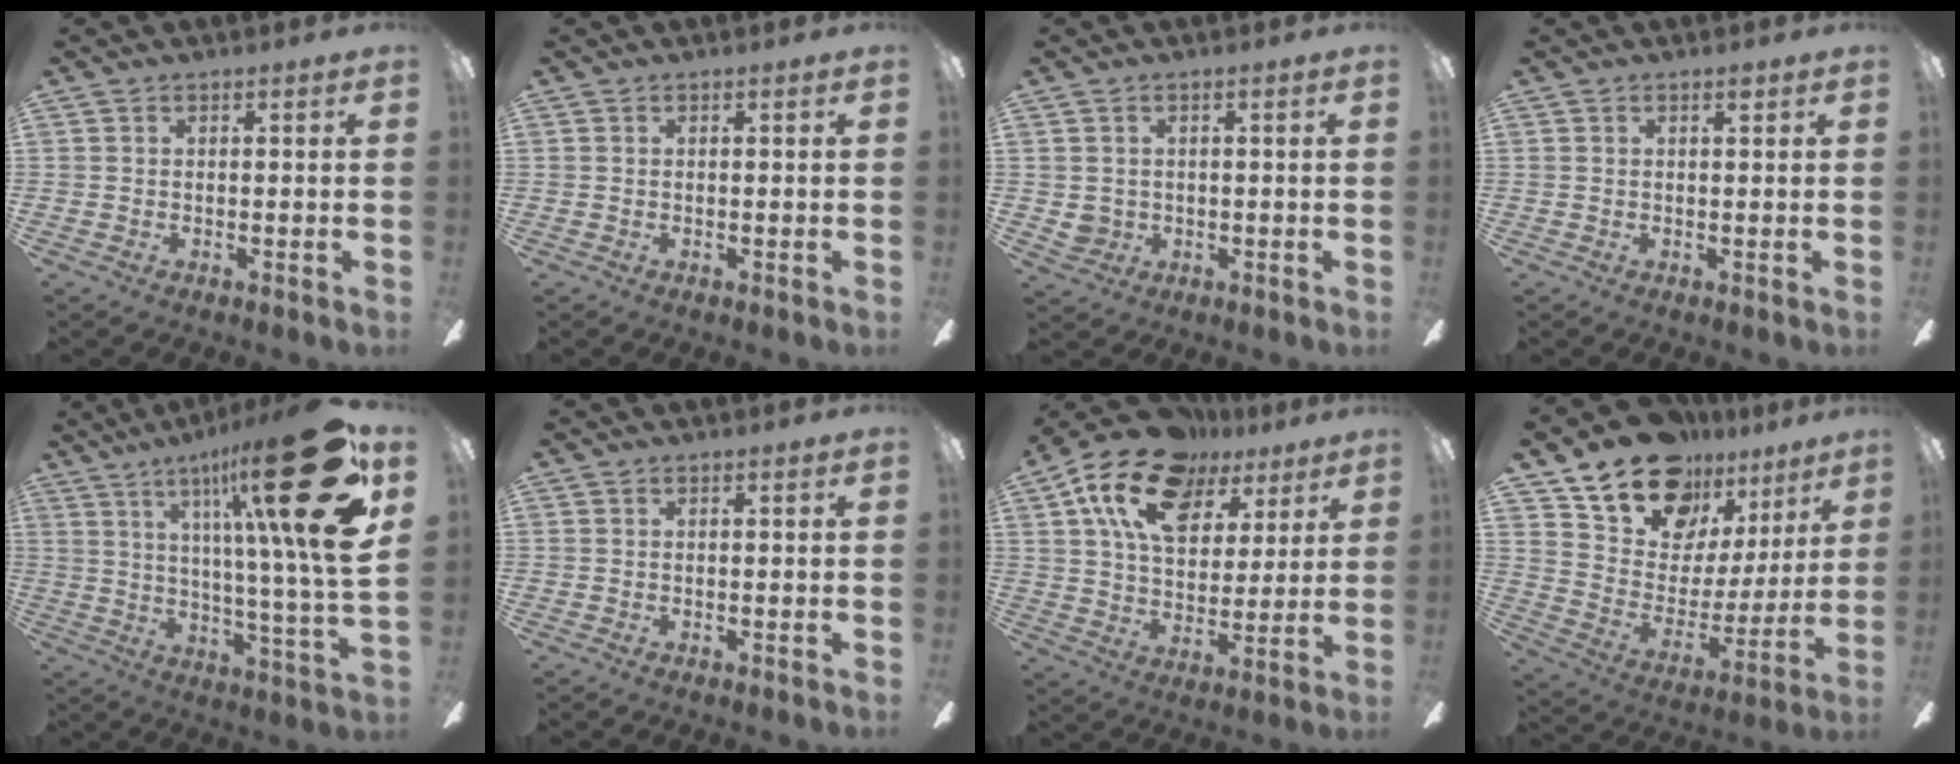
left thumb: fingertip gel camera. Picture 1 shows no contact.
{"total": 0.0}
{"total": 3.2, "force": [0.3, 3.1, 0.6], "torque": [-0.016, 0.007, 0.008]}
{"total": 1.0, "force": [0.8, 0.5, 0.5], "torque": [-0.004, -0.002, 0.012]}
{"total": 28.5, "force": [12.8, 3.7, 25.2], "torque": [-0.386, -0.078, 0.195]}
{"total": 0.0}
{"total": 18.7, "force": [10.6, 11.4, 10.3], "torque": [-0.186, -0.037, 0.193]}
{"total": 19.3, "force": [14.6, 10.8, 6.7], "torque": [-0.125, -0.102, 0.267]}